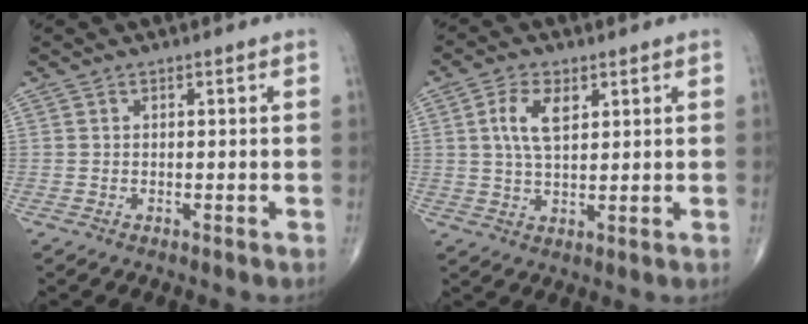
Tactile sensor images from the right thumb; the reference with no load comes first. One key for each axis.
{"total": 6.6, "fx": 2.2, "fy": 3.4, "fz": 5.2, "tx": -0.102, "ty": -0.004, "tz": 0.044}